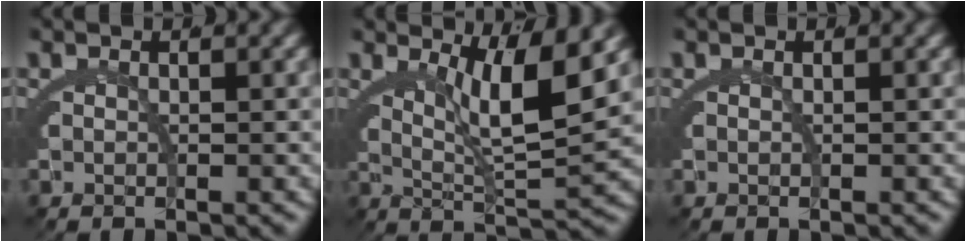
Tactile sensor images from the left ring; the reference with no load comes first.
{"total": 6.2, "force": [2.8, 0.8, 5.5], "torque": [-0.087, -0.006, 0.051]}
{"total": 0.0}